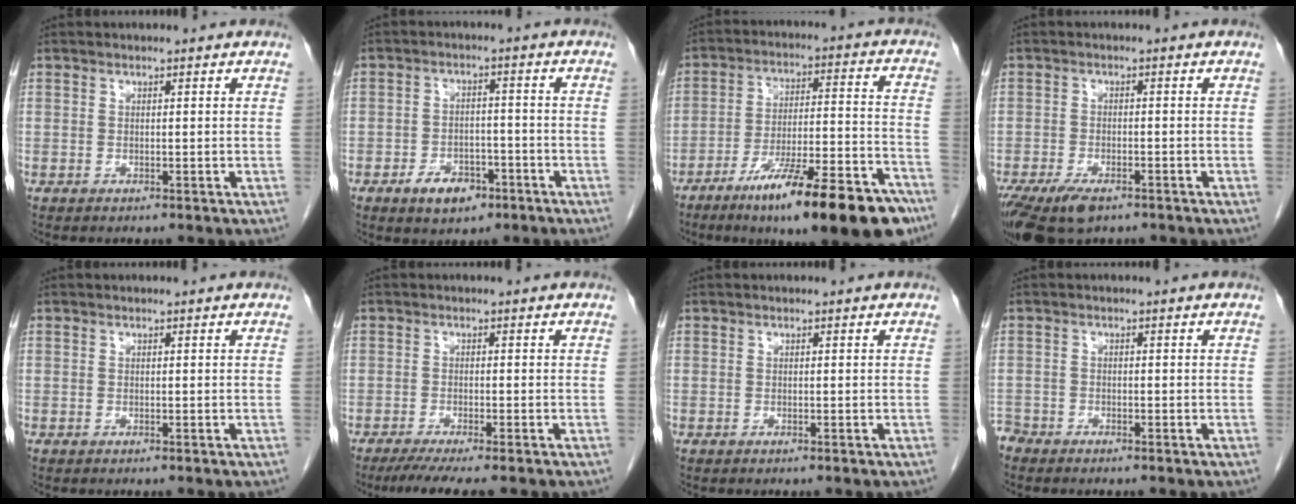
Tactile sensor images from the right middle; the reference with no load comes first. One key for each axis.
{"total": 5.7, "fx": -3.3, "fy": 3.2, "fz": 3.3, "tx": -0.053, "ty": 0.006, "tz": -0.048}
{"total": 20.3, "fx": -13.7, "fy": 2.7, "fz": 14.7, "tx": -0.181, "ty": 0.000, "tz": -0.219}
{"total": 8.8, "fx": -6.0, "fy": 3.5, "fz": 5.4, "tx": -0.100, "ty": -0.014, "tz": -0.101}
{"total": 0.0}
{"total": 5.9, "fx": -4.7, "fy": -0.2, "fz": 3.6, "tx": -0.049, "ty": -0.014, "tz": -0.076}
{"total": 0.0}
{"total": 1.9, "fx": -1.8, "fy": 0.4, "fz": -0.1, "tx": 0.004, "ty": -0.003, "tz": -0.034}